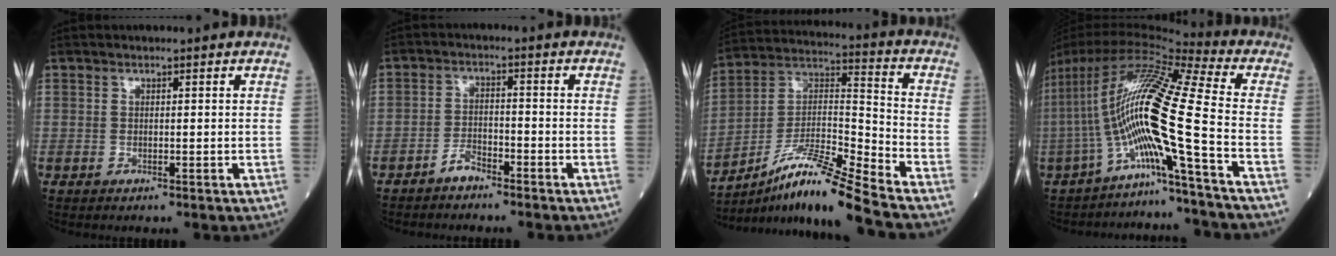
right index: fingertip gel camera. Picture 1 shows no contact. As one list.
[{"total": 2.8, "force": [-2.4, 0.8, 1.1], "torque": [-0.018, 0.002, -0.046]}, {"total": 14.8, "force": [-12.1, -1.6, 8.4], "torque": [-0.154, 0.011, -0.216]}, {"total": 17.8, "force": [-5.9, -1.8, 16.7], "torque": [-0.328, 0.026, -0.115]}]